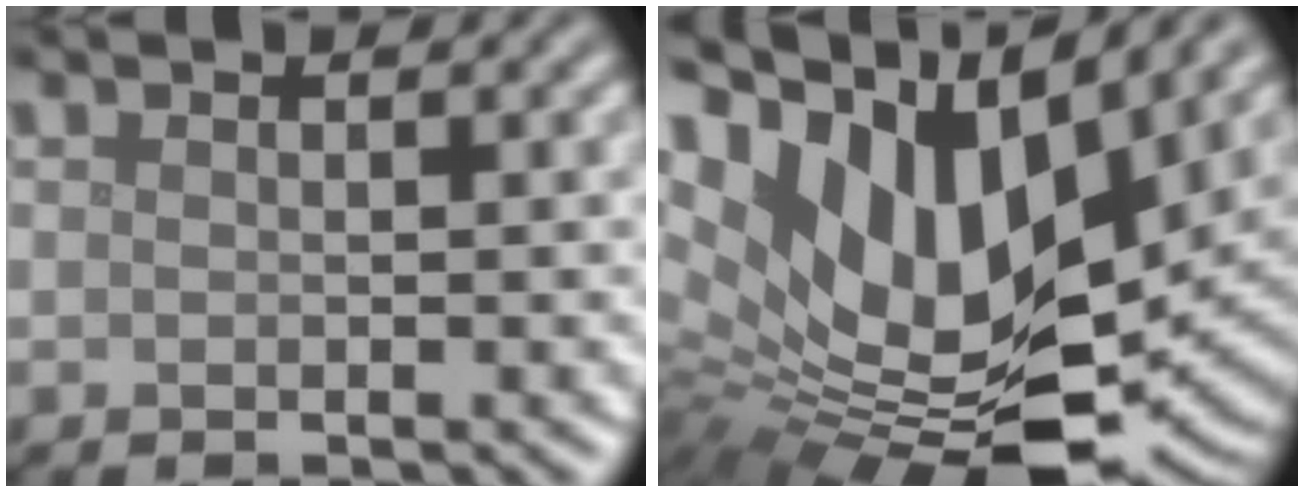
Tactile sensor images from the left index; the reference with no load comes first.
{"total": 17.1, "force": [5.6, 8.5, 13.7], "torque": [-0.269, 0.013, 0.106]}